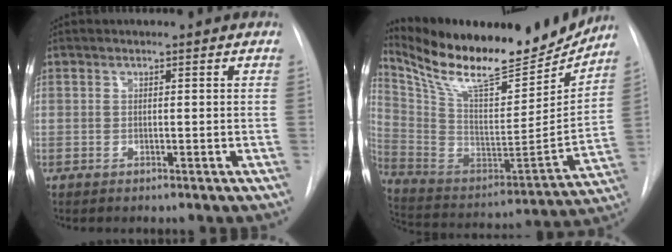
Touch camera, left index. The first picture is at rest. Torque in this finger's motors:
{"motor_torque": [1.01, -1.13, 0.36, 0.11]}